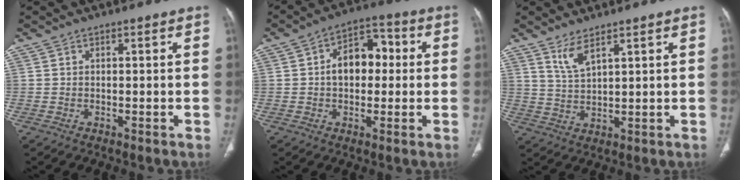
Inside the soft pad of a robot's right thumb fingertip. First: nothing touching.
{"total": 9.9, "force": [0.6, 6.8, 7.2], "torque": [-0.083, 0.030, 0.002]}
{"total": 4.4, "force": [3.0, 1.0, 3.0], "torque": [-0.064, -0.024, 0.070]}